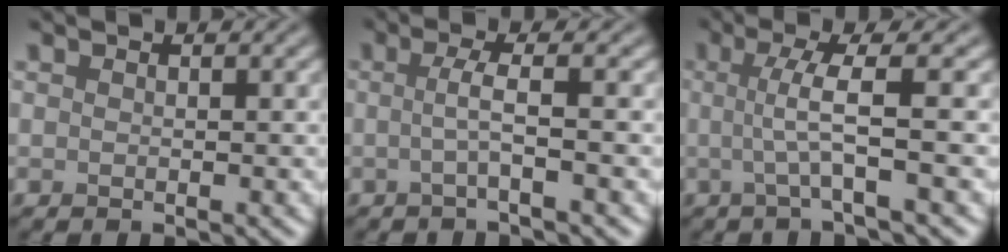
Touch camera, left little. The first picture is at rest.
{"total": 2.4, "force": [-0.2, 0.5, 2.3], "torque": [-0.043, -0.004, -0.011]}
{"total": 3.8, "force": [-0.1, 0.6, 3.8], "torque": [-0.067, -0.002, -0.009]}